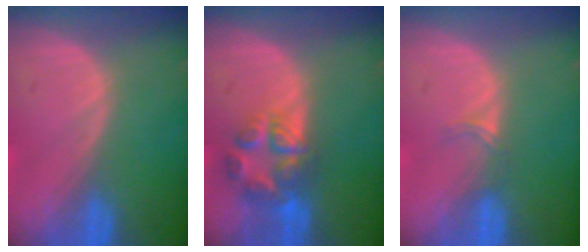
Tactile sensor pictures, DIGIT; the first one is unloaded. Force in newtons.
{"total": 7.0, "press": 5.9, "slide": 3.7}
{"total": 1.6, "press": 1.3, "slide": 1.1}